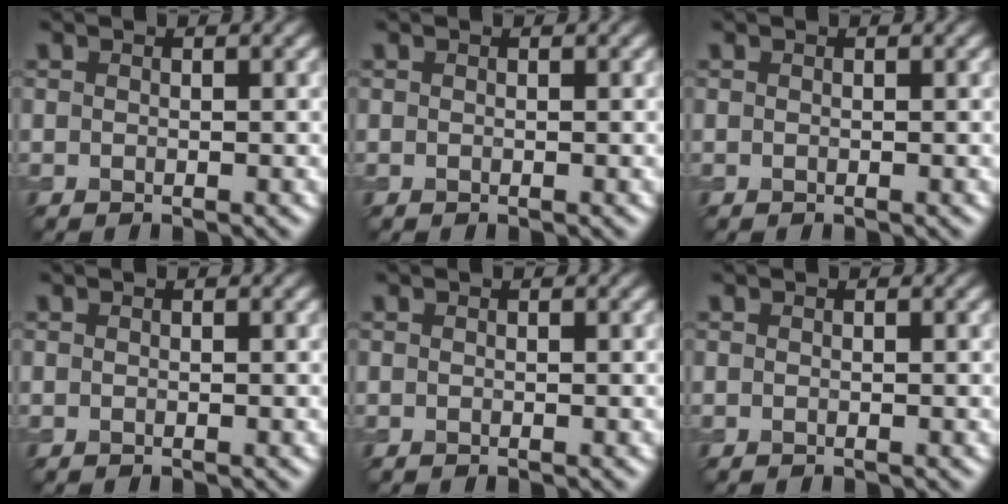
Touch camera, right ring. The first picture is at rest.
{"total": 0.0}
{"total": 0.0}
{"total": 0.0}
{"total": 0.0}
{"total": 0.0}